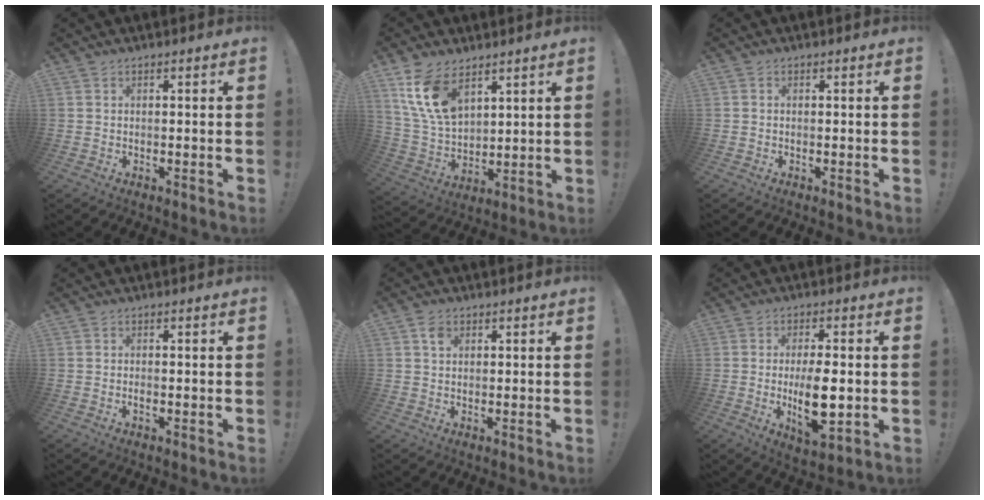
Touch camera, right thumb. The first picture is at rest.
{"total": 14.1, "force": [7.9, 8.0, 8.5], "torque": [-0.178, -0.032, 0.154]}
{"total": 0.0}
{"total": 0.7, "force": [-0.5, 0.2, 0.5], "torque": [-0.015, 0.002, -0.007]}
{"total": 2.6, "force": [1.3, 1.8, 1.3], "torque": [-0.014, -0.003, 0.021]}
{"total": 11.7, "force": [-1.3, 4.3, 10.8], "torque": [-0.191, -0.011, -0.025]}